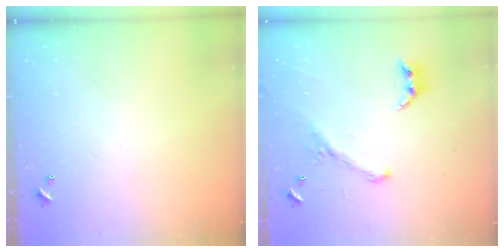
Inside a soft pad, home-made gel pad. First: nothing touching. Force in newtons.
{"total": 1.6, "press": 1.1, "slide": 1.2}